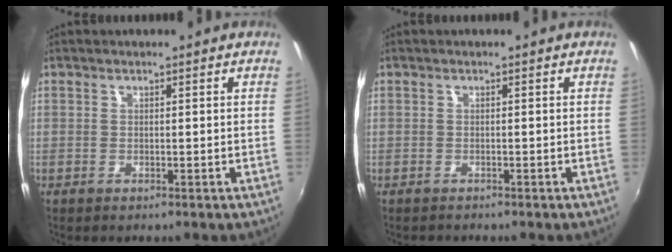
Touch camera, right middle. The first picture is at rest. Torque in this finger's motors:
{"motor_torque": [-0.57, 0.19, -0.14, -0.05]}